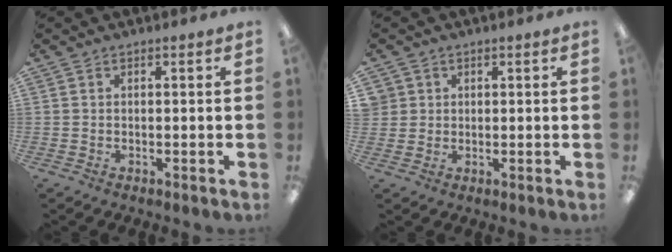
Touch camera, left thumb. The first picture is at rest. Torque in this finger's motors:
{"motor_torque": [-0.08, 0.08, 0.05, -0.08, 0.00]}